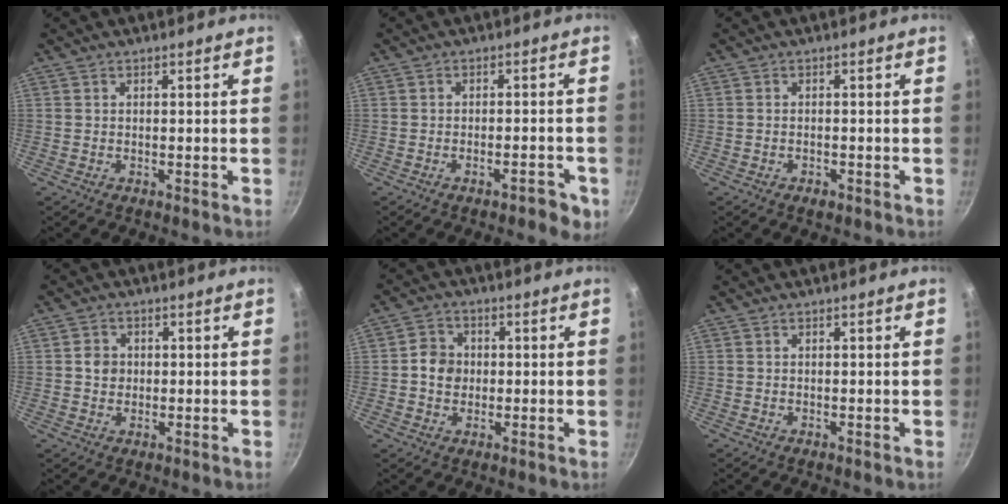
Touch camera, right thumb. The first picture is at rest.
{"total": 5.0, "force": [-2.5, 1.9, 3.9], "torque": [-0.040, 0.019, -0.029]}
{"total": 1.4, "force": [-0.9, 0.8, 0.7], "torque": [-0.018, 0.003, -0.012]}
{"total": 3.1, "force": [0.2, 2.8, 1.3], "torque": [-0.007, 0.005, 0.000]}
{"total": 5.2, "force": [0.0, 4.6, 2.4], "torque": [-0.016, 0.007, -0.011]}
{"total": 0.0}